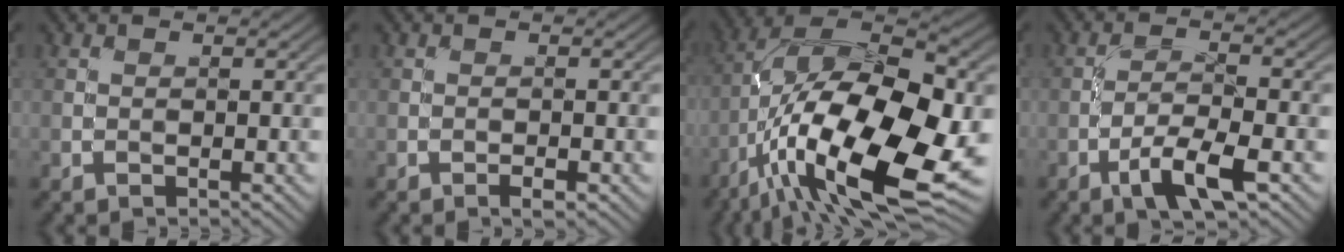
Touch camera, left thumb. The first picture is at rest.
{"total": 1.1, "force": [-0.7, 0.3, 0.8], "torque": [-0.012, 0.001, -0.012]}
{"total": 19.6, "force": [-6.7, 8.5, 16.4], "torque": [-0.304, -0.013, -0.116]}
{"total": 5.9, "force": [-3.1, 1.5, 4.8], "torque": [-0.097, 0.004, -0.060]}